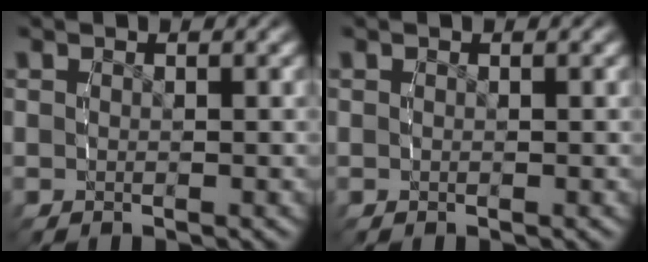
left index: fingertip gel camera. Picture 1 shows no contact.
{"total": 0.0}